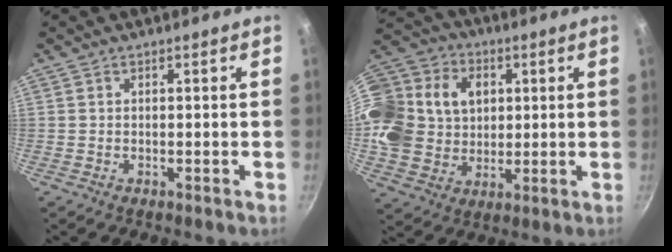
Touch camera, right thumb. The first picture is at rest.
{"total": 25.2, "force": [5.7, 20.5, 13.4], "torque": [-0.288, 0.026, 0.109]}